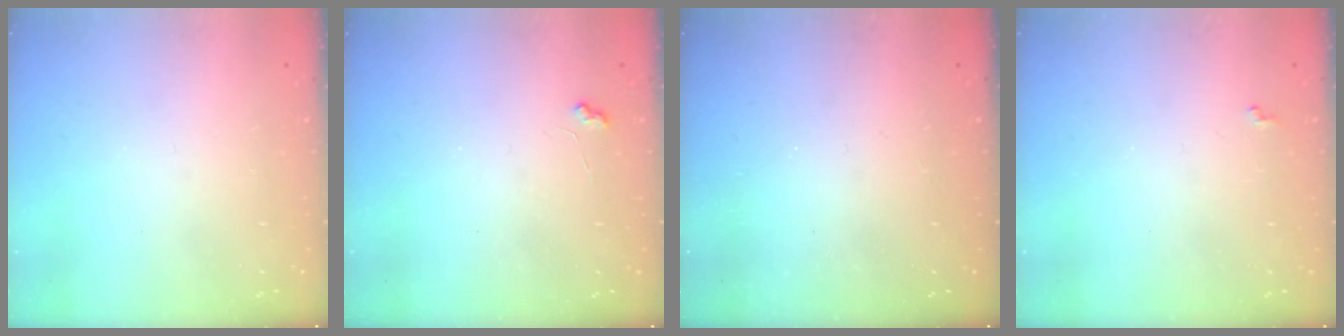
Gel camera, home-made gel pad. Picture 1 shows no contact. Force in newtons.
{"total": 4.3, "press": 4.3, "slide": 0.6}
{"total": 1.4, "press": 1.3, "slide": 0.4}
{"total": 3.9, "press": 3.9, "slide": 0.6}